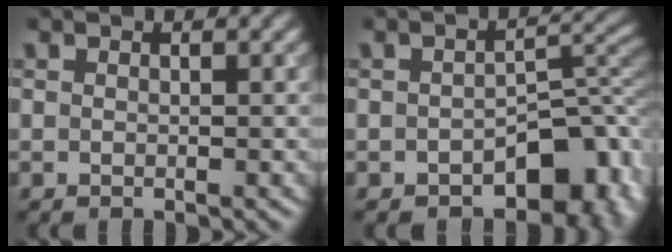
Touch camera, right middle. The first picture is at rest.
{"total": 7.5, "force": [-3.5, 4.3, 5.0], "torque": [-0.041, -0.003, -0.048]}